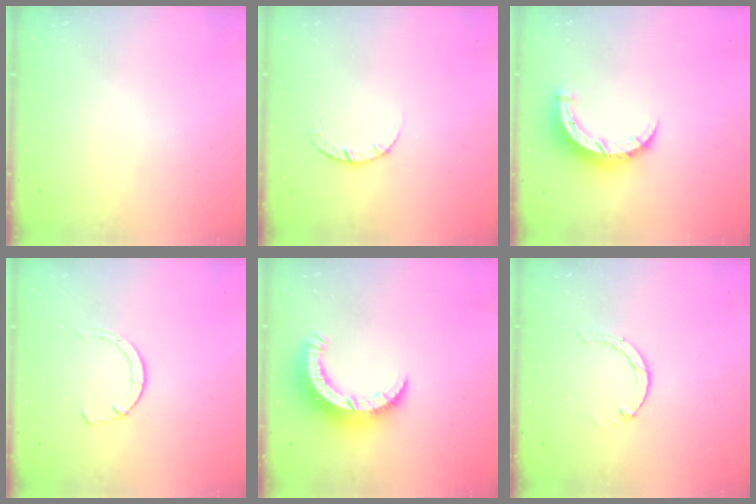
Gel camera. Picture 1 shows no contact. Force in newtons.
{"total": 3.7, "press": 3.7, "slide": 0.5}
{"total": 7.5, "press": 7.5, "slide": 0.5}
{"total": 2.8, "press": 2.8, "slide": 0.4}
{"total": 8.6, "press": 8.5, "slide": 0.8}
{"total": 0.8, "press": 0.8, "slide": 0.2}